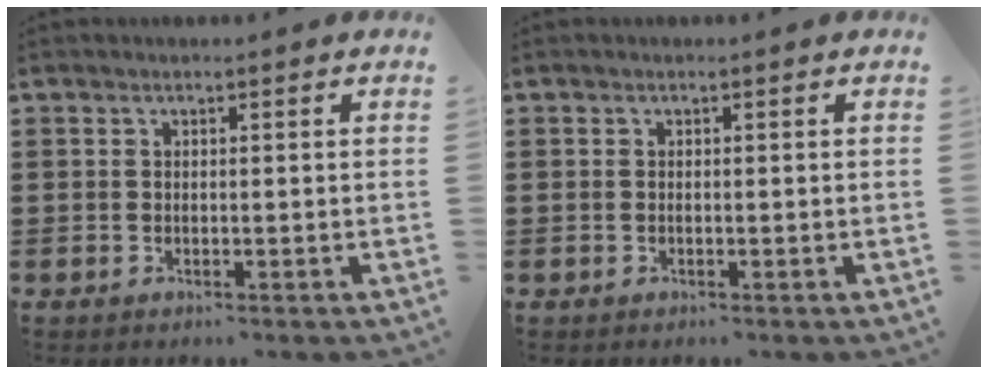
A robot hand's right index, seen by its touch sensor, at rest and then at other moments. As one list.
[{"total": 0.0}]